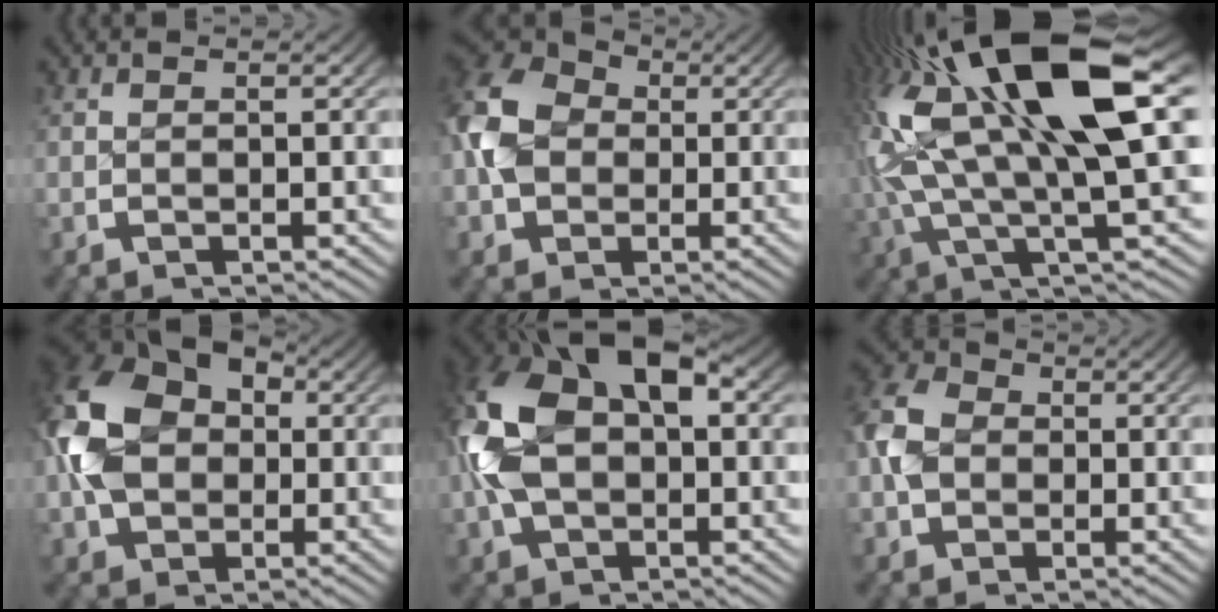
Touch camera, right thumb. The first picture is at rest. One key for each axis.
{"total": 10.0, "fx": 0.9, "fy": 7.9, "fz": 6.1, "tx": -0.150, "ty": -0.014, "tz": 0.015}
{"total": 17.0, "fx": 2.4, "fy": 7.5, "fz": 15.1, "tx": -0.291, "ty": 0.004, "tz": 0.039}
{"total": 12.5, "fx": 0.7, "fy": 9.3, "fz": 8.2, "tx": -0.207, "ty": -0.025, "tz": 0.020}
{"total": 12.5, "fx": 0.8, "fy": 8.6, "fz": 9.0, "tx": -0.211, "ty": -0.002, "tz": 0.012}
{"total": 6.6, "fx": 0.1, "fy": 5.4, "fz": 3.8, "tx": -0.104, "ty": -0.015, "tz": -0.001}